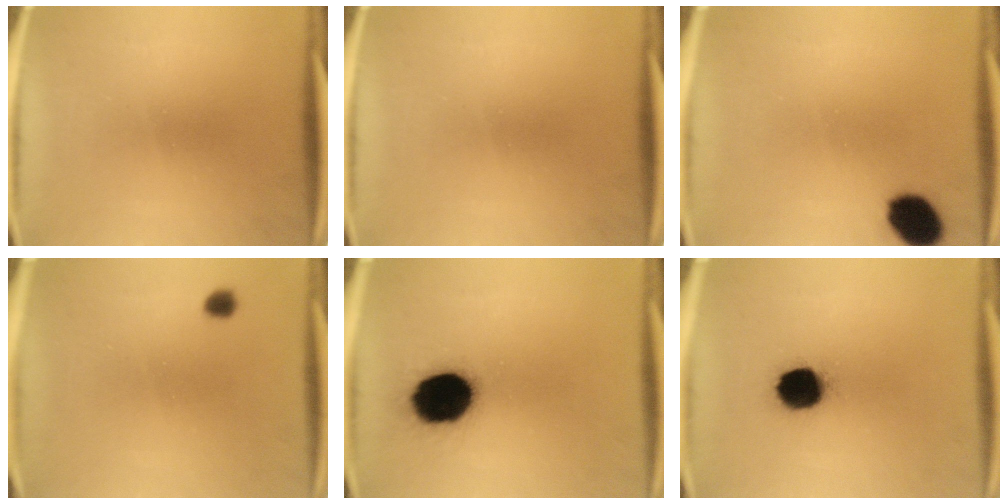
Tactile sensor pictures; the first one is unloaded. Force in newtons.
{"total": 0.0}
{"total": 9.1}
{"total": 1.7}
{"total": 18.0}
{"total": 11.9}